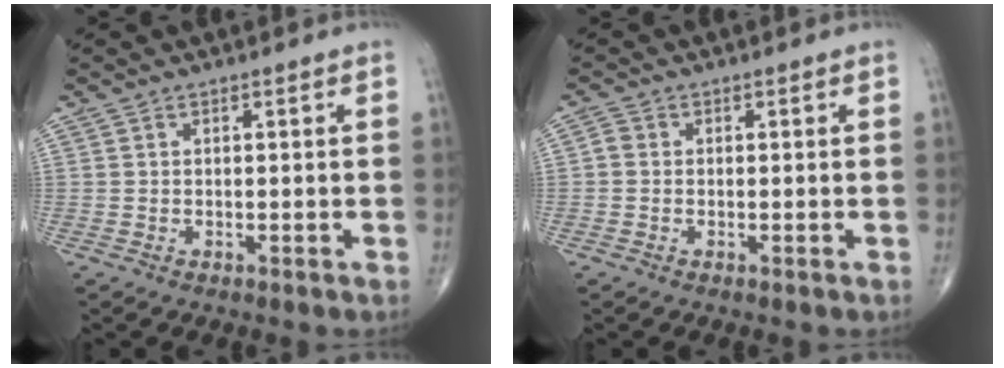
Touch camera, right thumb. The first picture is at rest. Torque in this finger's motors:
{"motor_torque": [0.18, 0.09, 0.20, -0.04, 0.01]}